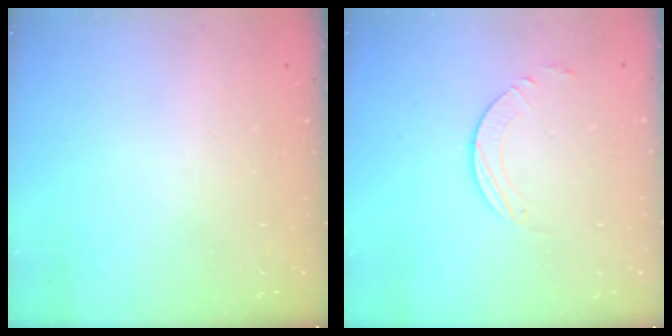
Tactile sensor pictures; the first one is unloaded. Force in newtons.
{"total": 3.9, "press": 3.8, "slide": 0.5}